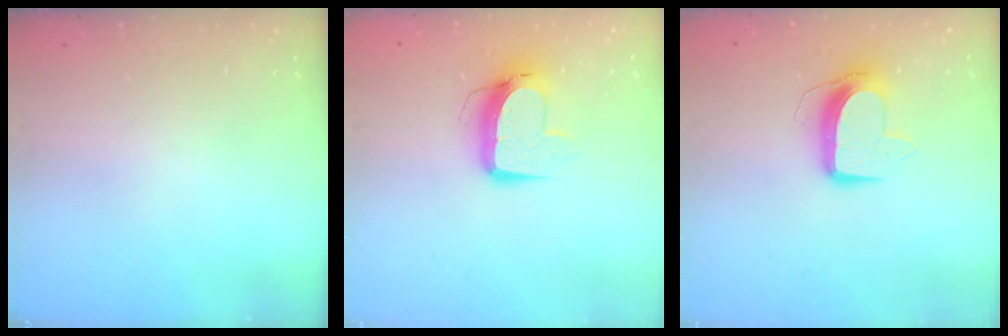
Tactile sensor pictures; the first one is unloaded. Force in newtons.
{"total": 10.5, "press": 10.5, "slide": 0.7}
{"total": 10.5, "press": 10.5, "slide": 0.3}